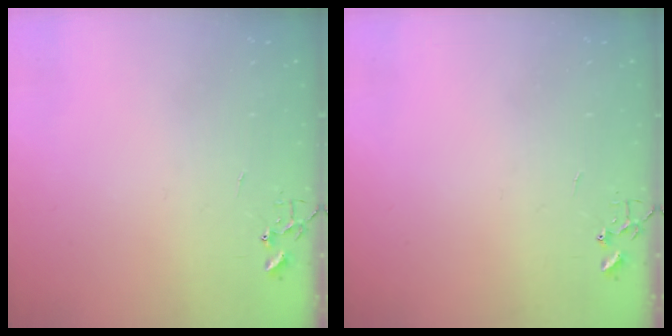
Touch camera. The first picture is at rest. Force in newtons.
{"total": 0.0}